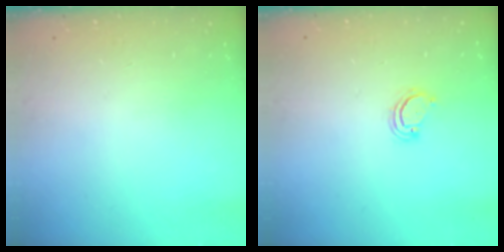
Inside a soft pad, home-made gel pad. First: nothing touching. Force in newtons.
{"total": 3.5, "press": 3.5, "slide": 0.3}